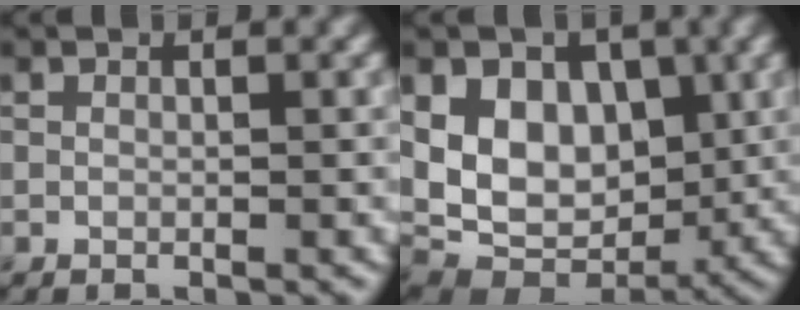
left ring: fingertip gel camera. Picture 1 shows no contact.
{"total": 10.8, "force": [1.9, 7.7, 7.3], "torque": [-0.125, 0.004, 0.030]}